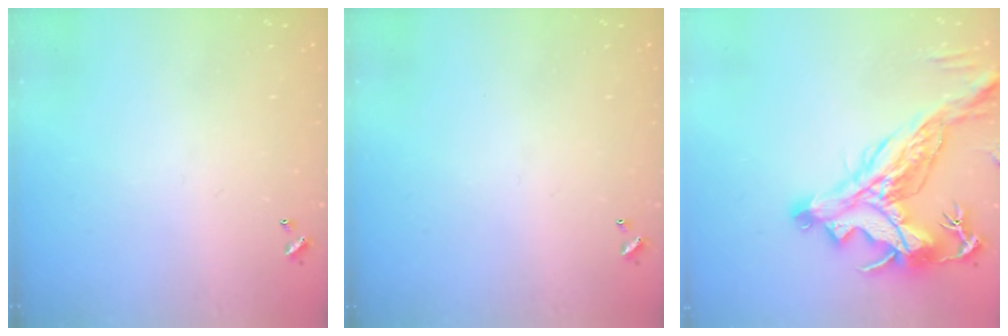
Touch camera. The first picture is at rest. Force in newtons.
{"total": 0.0}
{"total": 9.1, "press": 8.9, "slide": 2.0}